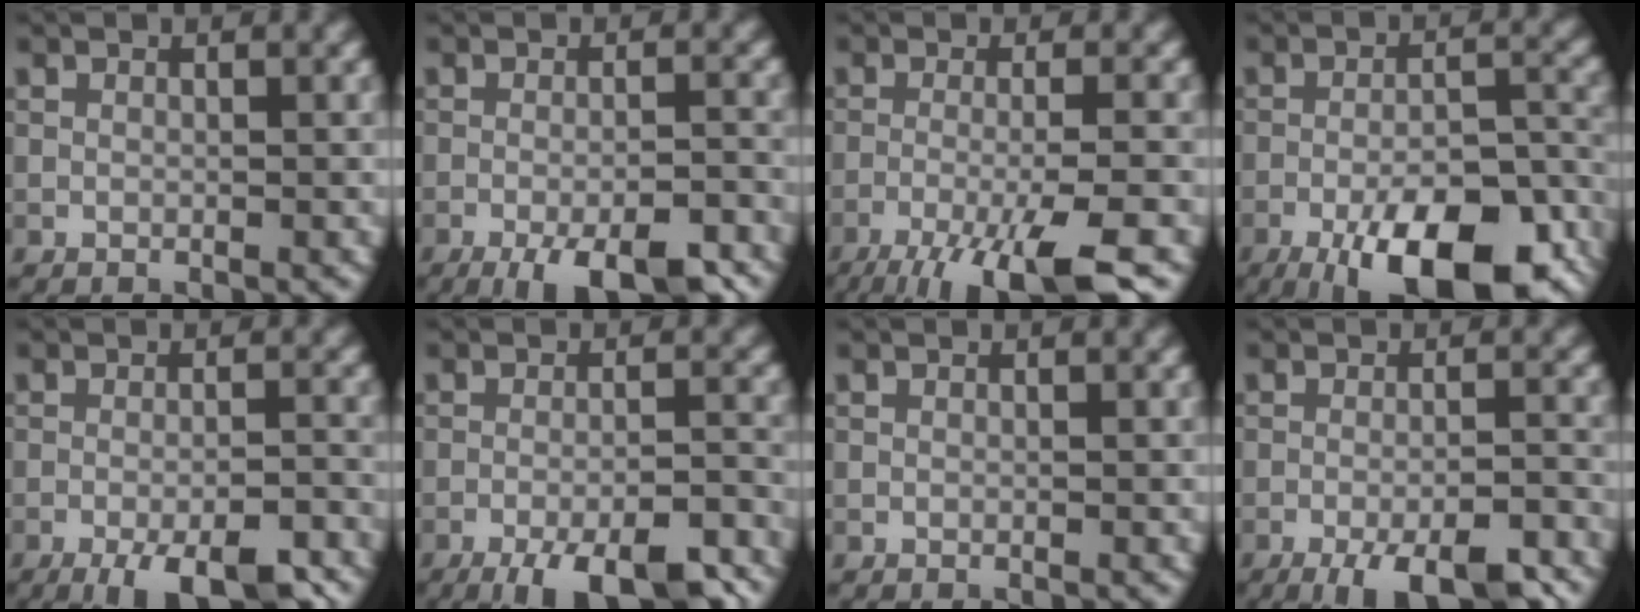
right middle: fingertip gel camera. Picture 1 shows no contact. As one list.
[{"total": 8.1, "force": [-5.5, 2.2, 5.5], "torque": [-0.085, -0.019, -0.077]}, {"total": 8.7, "force": [-5.6, 1.5, 6.5], "torque": [-0.099, -0.006, -0.099]}, {"total": 13.9, "force": [-8.6, 4.8, 9.8], "torque": [-0.162, -0.023, -0.126]}, {"total": 7.8, "force": [-5.1, 2.2, 5.4], "torque": [-0.085, -0.020, -0.071]}, {"total": 9.5, "force": [-6.9, 2.5, 5.9], "torque": [-0.092, -0.019, -0.098]}, {"total": 0.0}, {"total": 8.2, "force": [-5.6, 2.2, 5.5], "torque": [-0.085, -0.018, -0.079]}]